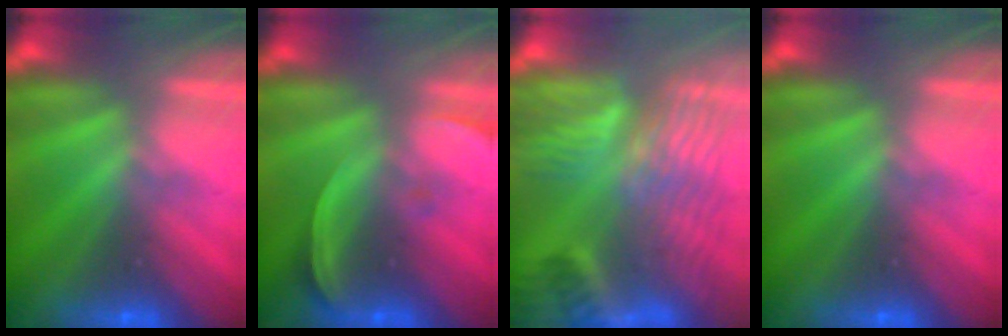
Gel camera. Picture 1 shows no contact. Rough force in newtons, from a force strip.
{"total": 2.6}
{"total": 8.3}
{"total": 0.0}